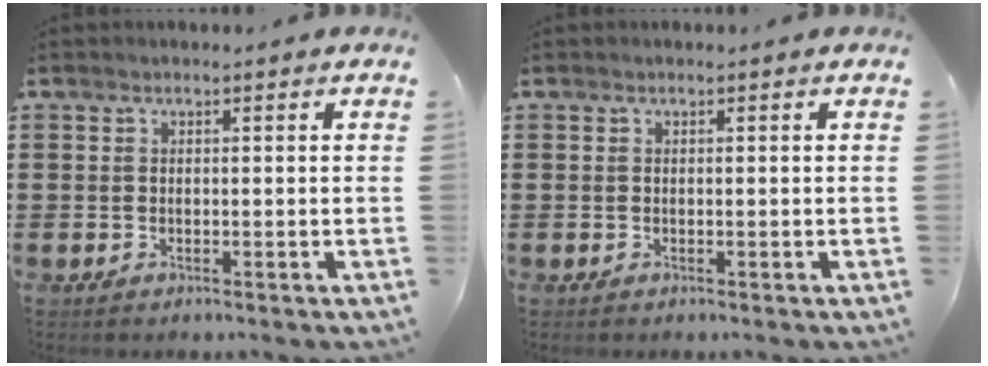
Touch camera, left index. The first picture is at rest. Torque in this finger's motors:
{"motor_torque": [-0.06, 0.00, 0.00, -0.01]}